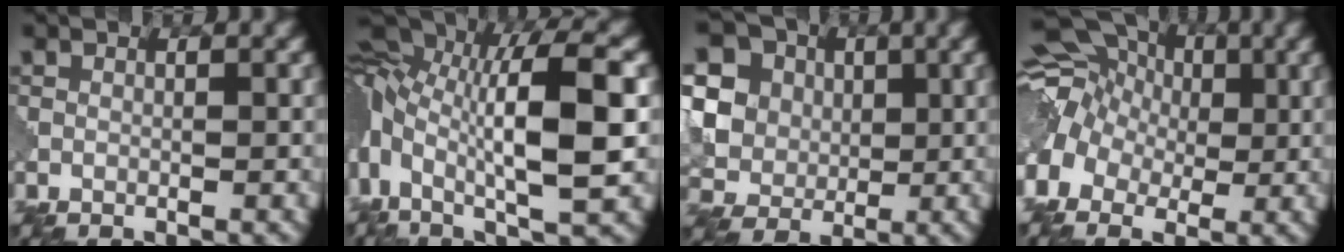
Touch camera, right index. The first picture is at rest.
{"total": 12.6, "force": [0.6, 5.2, 11.4], "torque": [-0.236, 0.013, 0.015]}
{"total": 13.3, "force": [4.2, 11.5, 5.2], "torque": [-0.161, 0.031, 0.068]}
{"total": 11.4, "force": [0.7, 10.1, 5.3], "torque": [-0.136, 0.033, -0.029]}